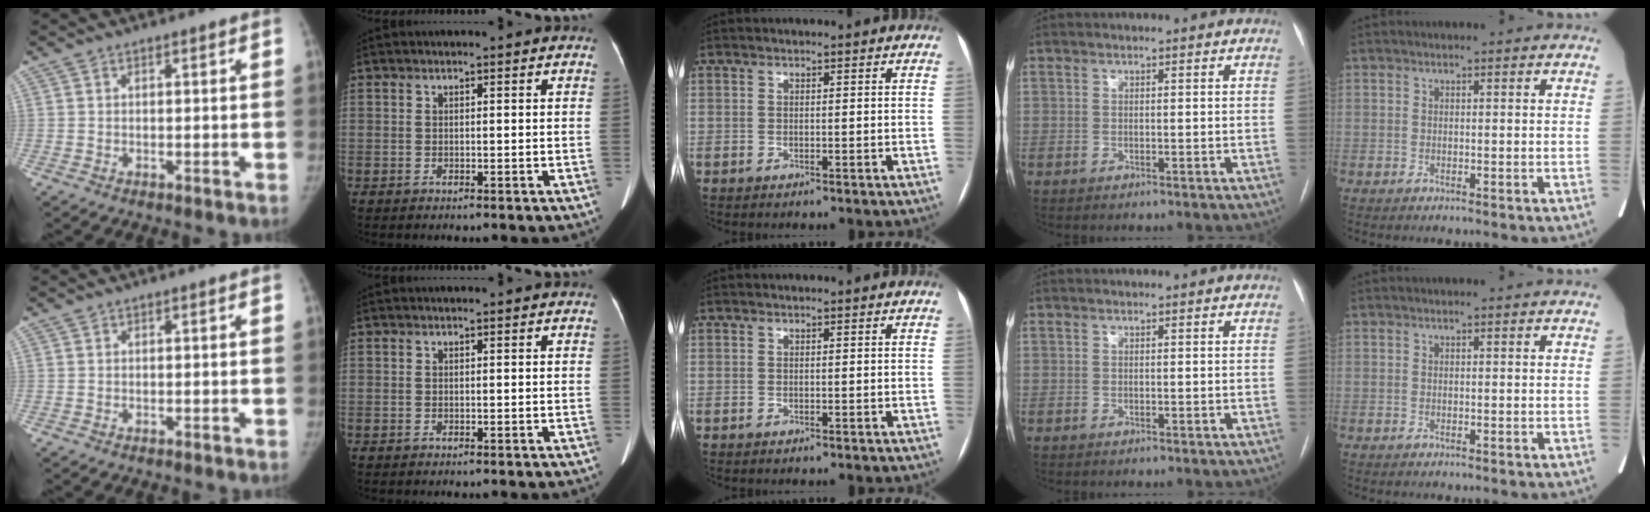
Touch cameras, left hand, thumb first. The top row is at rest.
{}